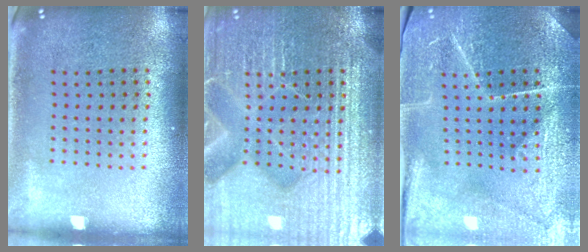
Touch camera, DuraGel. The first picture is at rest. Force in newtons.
{"total": 7.6, "press": 7.5, "slide": 1.0}
{"total": 4.1, "press": 4.0, "slide": 1.0}